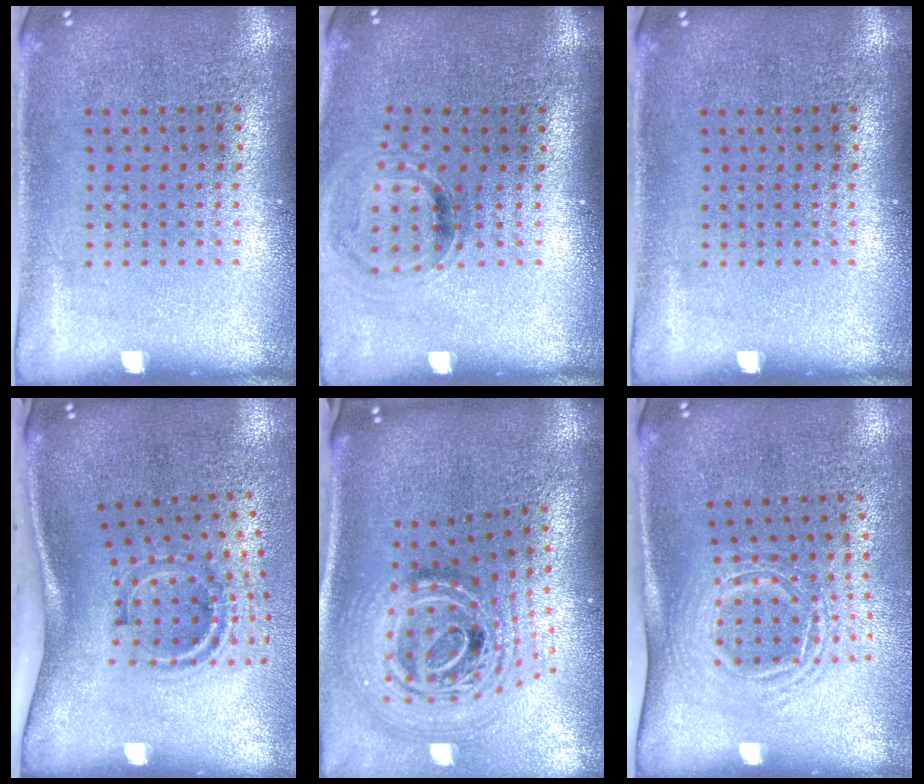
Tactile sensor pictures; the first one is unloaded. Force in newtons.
{"total": 0.9, "press": 0.8, "slide": 0.3}
{"total": 0.0}
{"total": 1.9, "press": 1.2, "slide": 1.5}
{"total": 2.6, "press": 1.8, "slide": 1.9}
{"total": 1.7, "press": 1.2, "slide": 1.2}